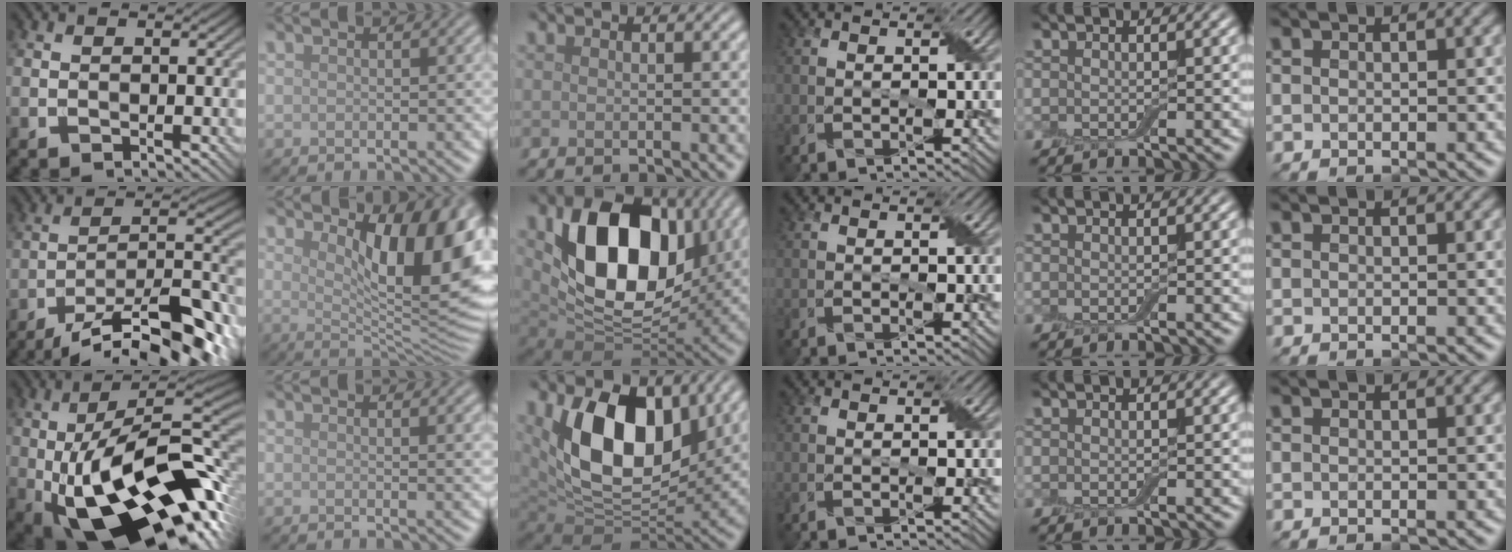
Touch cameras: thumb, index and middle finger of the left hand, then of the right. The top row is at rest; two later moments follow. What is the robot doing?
{"motion": "peel", "object": "aluminum foil"}